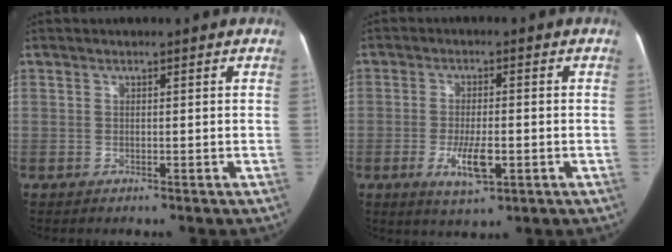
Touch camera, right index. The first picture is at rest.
{"total": 5.8, "force": [-1.9, 1.7, 5.1], "torque": [-0.096, -0.012, -0.031]}